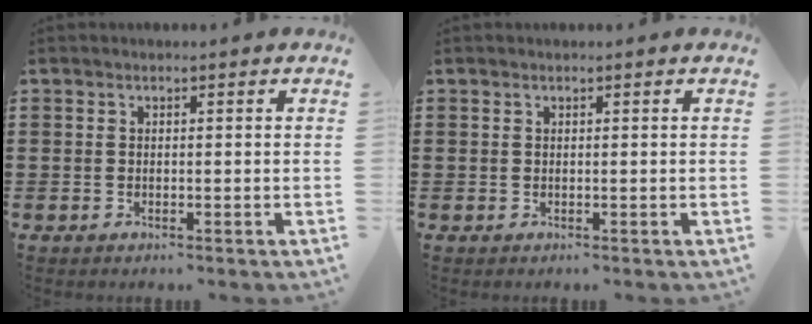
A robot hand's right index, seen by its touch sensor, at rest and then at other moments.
{"total": 0.0}